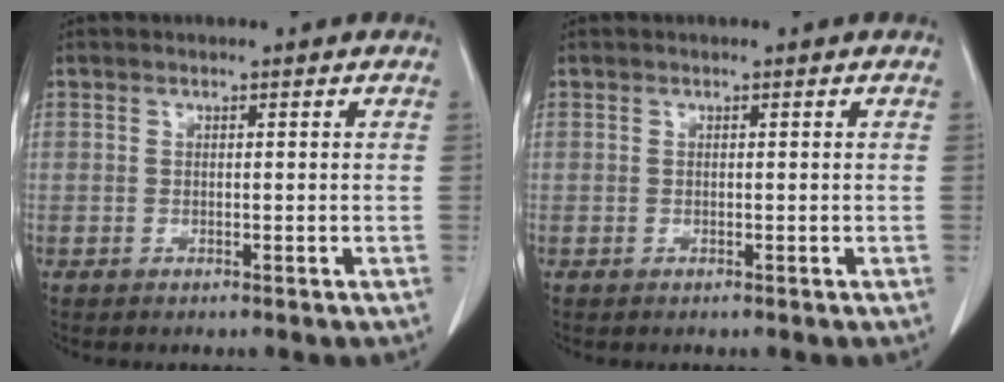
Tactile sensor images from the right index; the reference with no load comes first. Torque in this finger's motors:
{"motor_torque": [0.00, 0.00, 0.01, 0.01]}